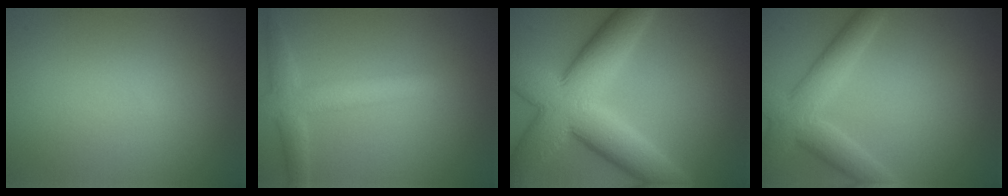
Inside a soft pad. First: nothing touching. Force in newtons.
{"total": 3.5, "press": 3.5, "slide": 0.2}
{"total": 10.8, "press": 10.8, "slide": 0.7}
{"total": 4.9, "press": 4.9, "slide": 0.5}